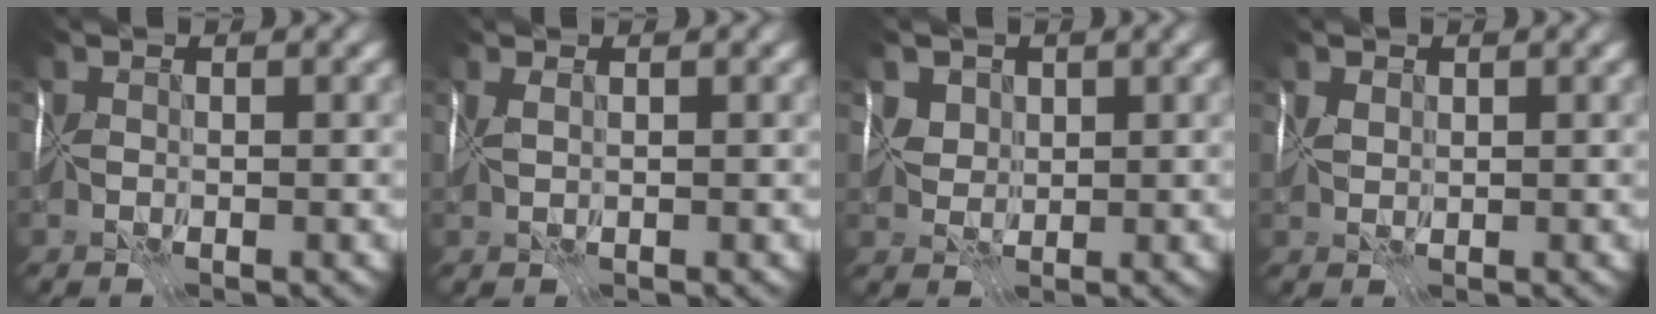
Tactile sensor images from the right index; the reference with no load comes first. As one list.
[{"total": 1.1, "force": [0.6, -0.9, -0.1], "torque": [0.006, 0.000, 0.019]}, {"total": 1.9, "force": [1.7, 1.0, 0.1], "torque": [0.004, -0.003, 0.037]}, {"total": 0.8, "force": [0.7, -0.2, -0.1], "torque": [0.005, 0.001, 0.016]}]